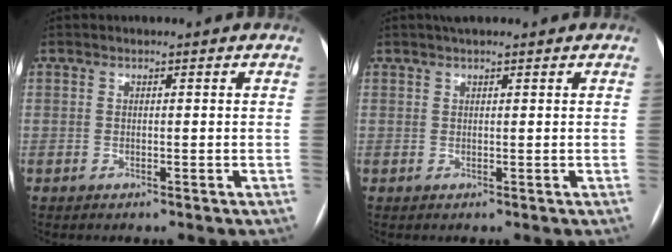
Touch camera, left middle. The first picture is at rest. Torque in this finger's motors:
{"motor_torque": [0.05, -0.11, 0.00, 0.00]}